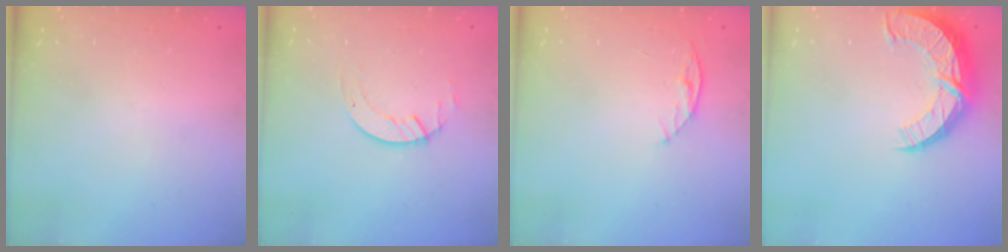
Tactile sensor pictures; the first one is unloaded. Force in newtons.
{"total": 2.6, "press": 2.6, "slide": 0.3}
{"total": 5.1, "press": 5.1, "slide": 0.5}
{"total": 12.8, "press": 12.7, "slide": 0.9}